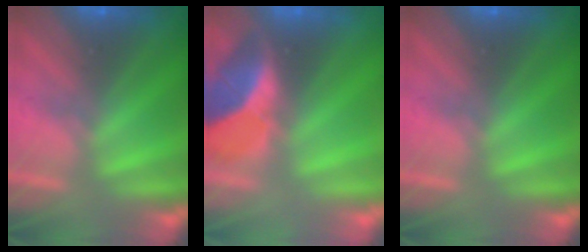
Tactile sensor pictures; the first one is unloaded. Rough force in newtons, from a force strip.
{"total": 2.6}
{"total": 0.0}